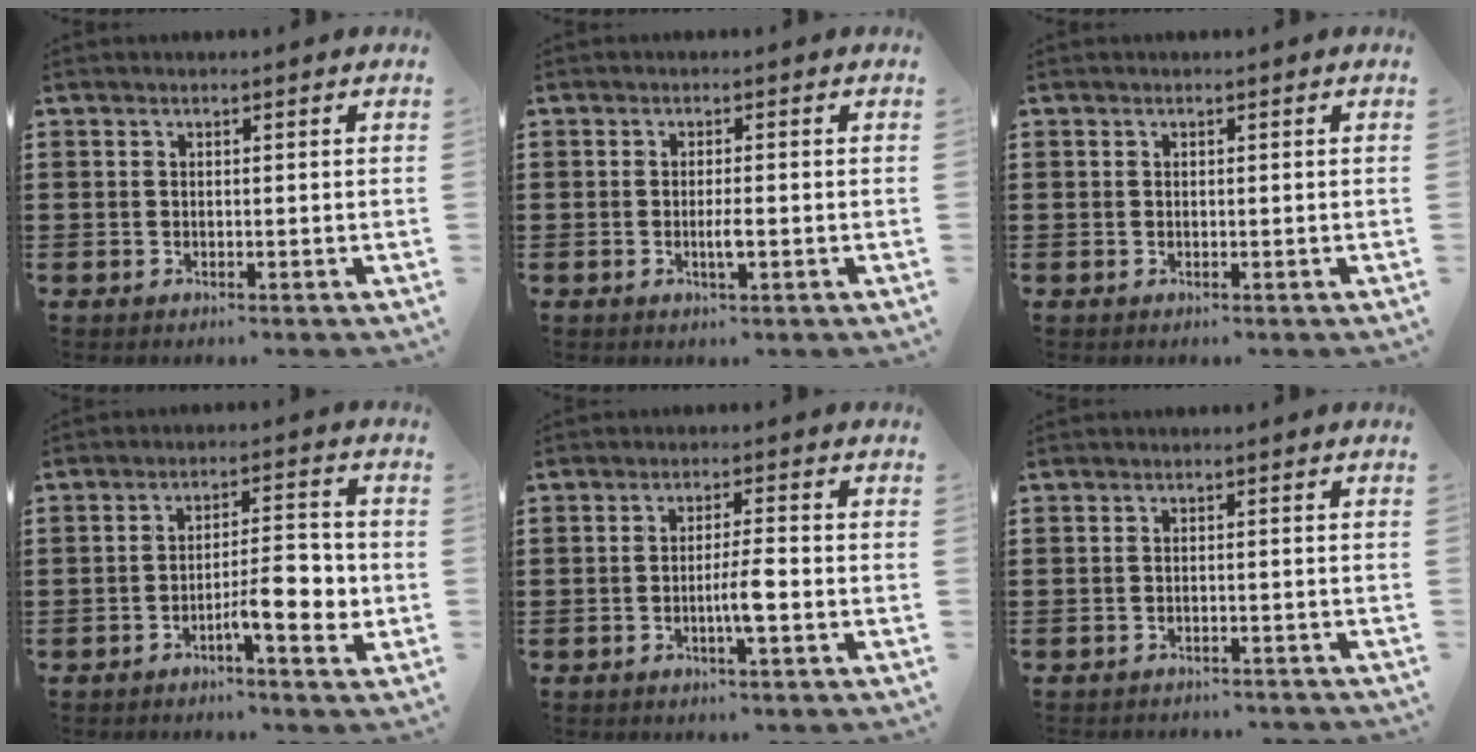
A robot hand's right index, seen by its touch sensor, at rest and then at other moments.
{"total": 2.3, "force": [-0.7, 0.2, 2.2], "torque": [-0.041, -0.003, -0.011]}
{"total": 0.0}
{"total": 6.8, "force": [-2.6, 1.8, 6.1], "torque": [-0.083, -0.002, -0.046]}
{"total": 3.9, "force": [-1.3, 0.1, 3.7], "torque": [-0.073, -0.006, -0.028]}
{"total": 1.2, "force": [-1.2, 0.1, 0.0], "torque": [-0.005, 0.001, -0.025]}